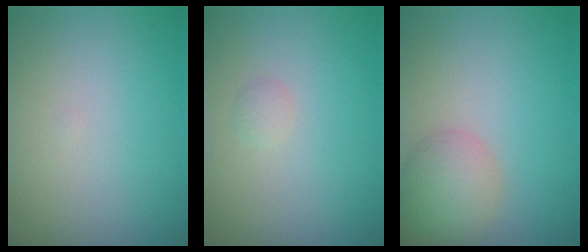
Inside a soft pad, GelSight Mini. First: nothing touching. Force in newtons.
{"total": 0.7, "press": 0.7, "slide": 0.0}
{"total": 3.7, "press": 3.6, "slide": 0.2}